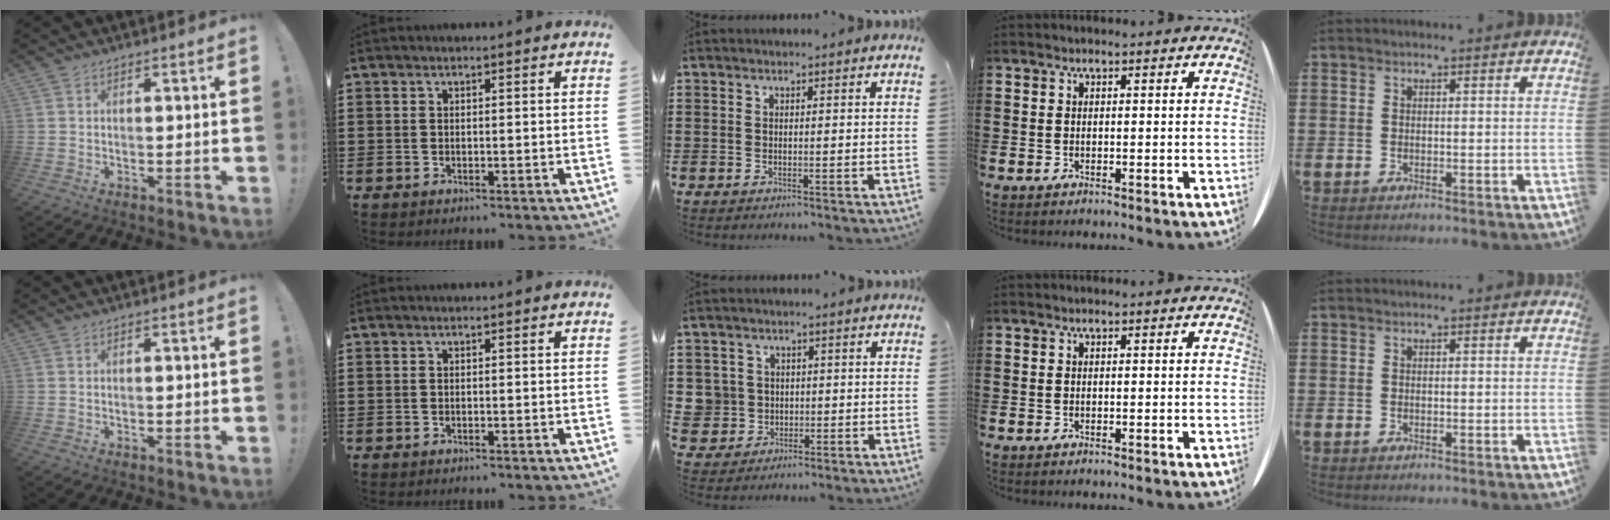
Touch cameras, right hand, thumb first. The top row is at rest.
{"middle": {"total": 4.5, "force": [-0.1, 4.4, 0.6], "torque": [-0.040, 0.010, -0.005]}}